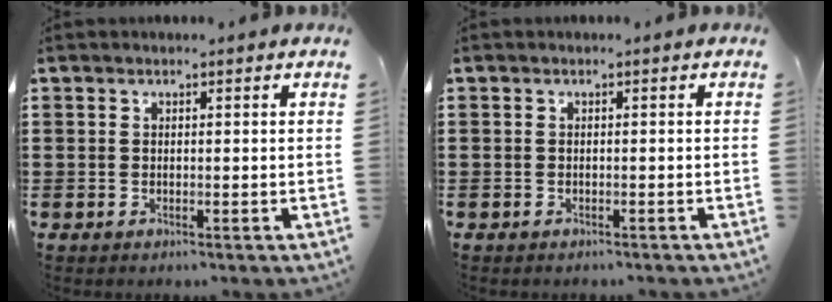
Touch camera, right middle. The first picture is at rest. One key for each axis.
{"total": 0.5, "fx": -0.5, "fy": 0.1, "fz": 0.1, "tx": -0.002, "ty": -0.001, "tz": -0.010}